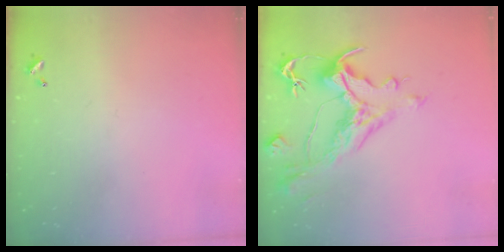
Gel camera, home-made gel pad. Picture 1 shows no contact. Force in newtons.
{"total": 3.5, "press": 3.1, "slide": 1.5}